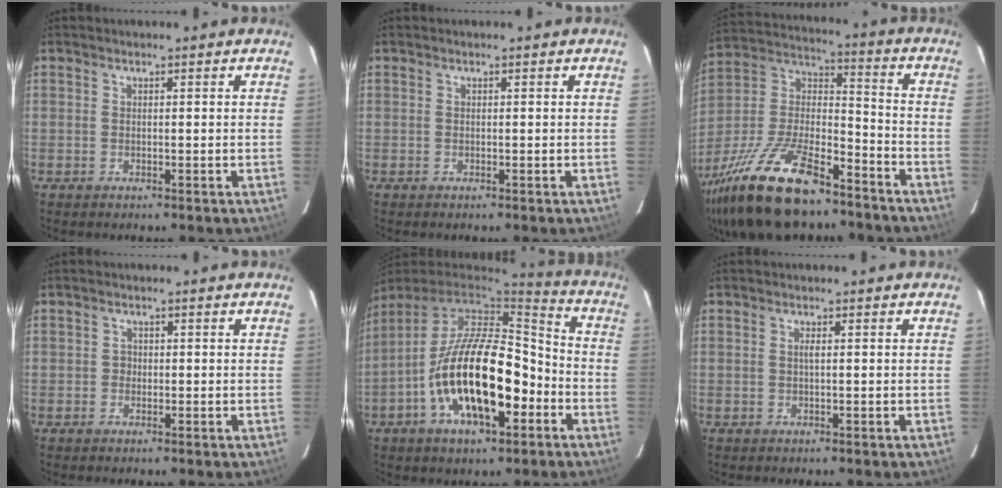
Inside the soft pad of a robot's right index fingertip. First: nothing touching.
{"total": 0.0}
{"total": 26.5, "force": [-18.3, 9.7, 16.5], "torque": [-0.342, -0.016, -0.311]}
{"total": 1.0, "force": [-0.4, 0.9, 0.0], "torque": [0.002, 0.002, -0.007]}
{"total": 19.5, "force": [-6.9, 7.9, 16.4], "torque": [-0.307, -0.009, -0.119]}
{"total": 0.7, "force": [0.0, -0.1, 0.7], "torque": [-0.013, 0.002, -0.001]}